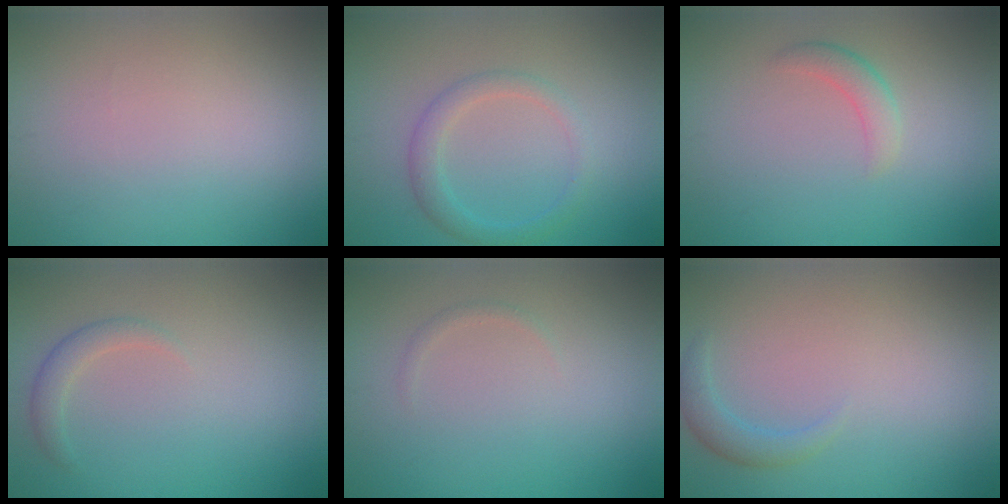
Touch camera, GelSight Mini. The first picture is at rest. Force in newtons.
{"total": 2.3, "press": 2.3, "slide": 0.0}
{"total": 1.7, "press": 1.7, "slide": 0.1}
{"total": 1.5, "press": 1.5, "slide": 0.1}
{"total": 0.6, "press": 0.6, "slide": 0.0}
{"total": 1.6, "press": 1.6, "slide": 0.1}